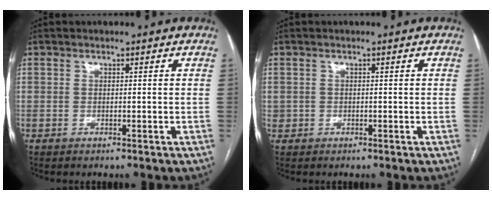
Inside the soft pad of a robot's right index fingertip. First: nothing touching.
{"total": 0.7, "force": [0.0, 0.7, 0.0], "torque": [0.007, 0.005, 0.000]}